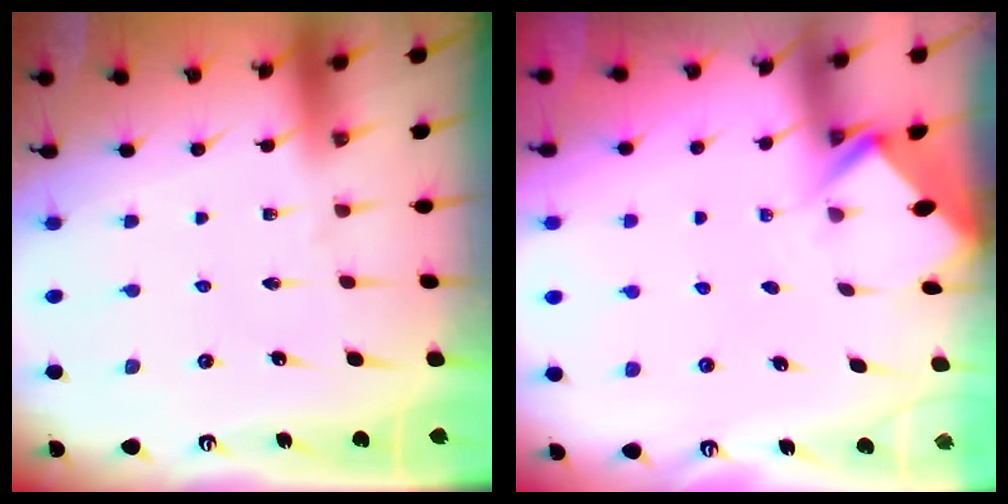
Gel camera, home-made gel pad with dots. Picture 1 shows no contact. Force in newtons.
{"total": 2.8, "press": 2.8, "slide": 0.2}